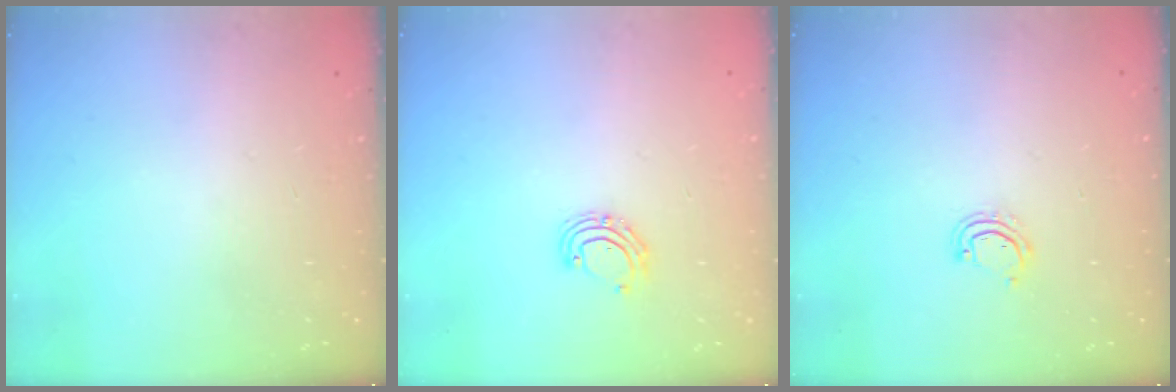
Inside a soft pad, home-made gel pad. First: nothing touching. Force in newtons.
{"total": 5.3, "press": 5.1, "slide": 1.4}
{"total": 2.7, "press": 2.7, "slide": 0.2}